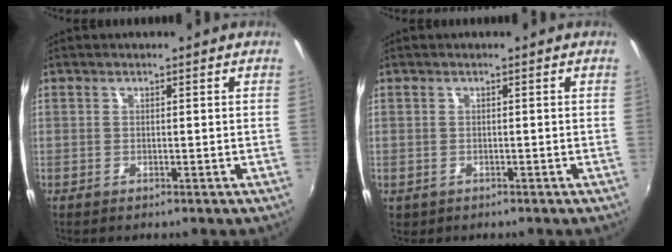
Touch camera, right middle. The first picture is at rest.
{"total": 1.1, "force": [-0.3, 1.0, 0.3], "torque": [-0.007, -0.004, -0.004]}